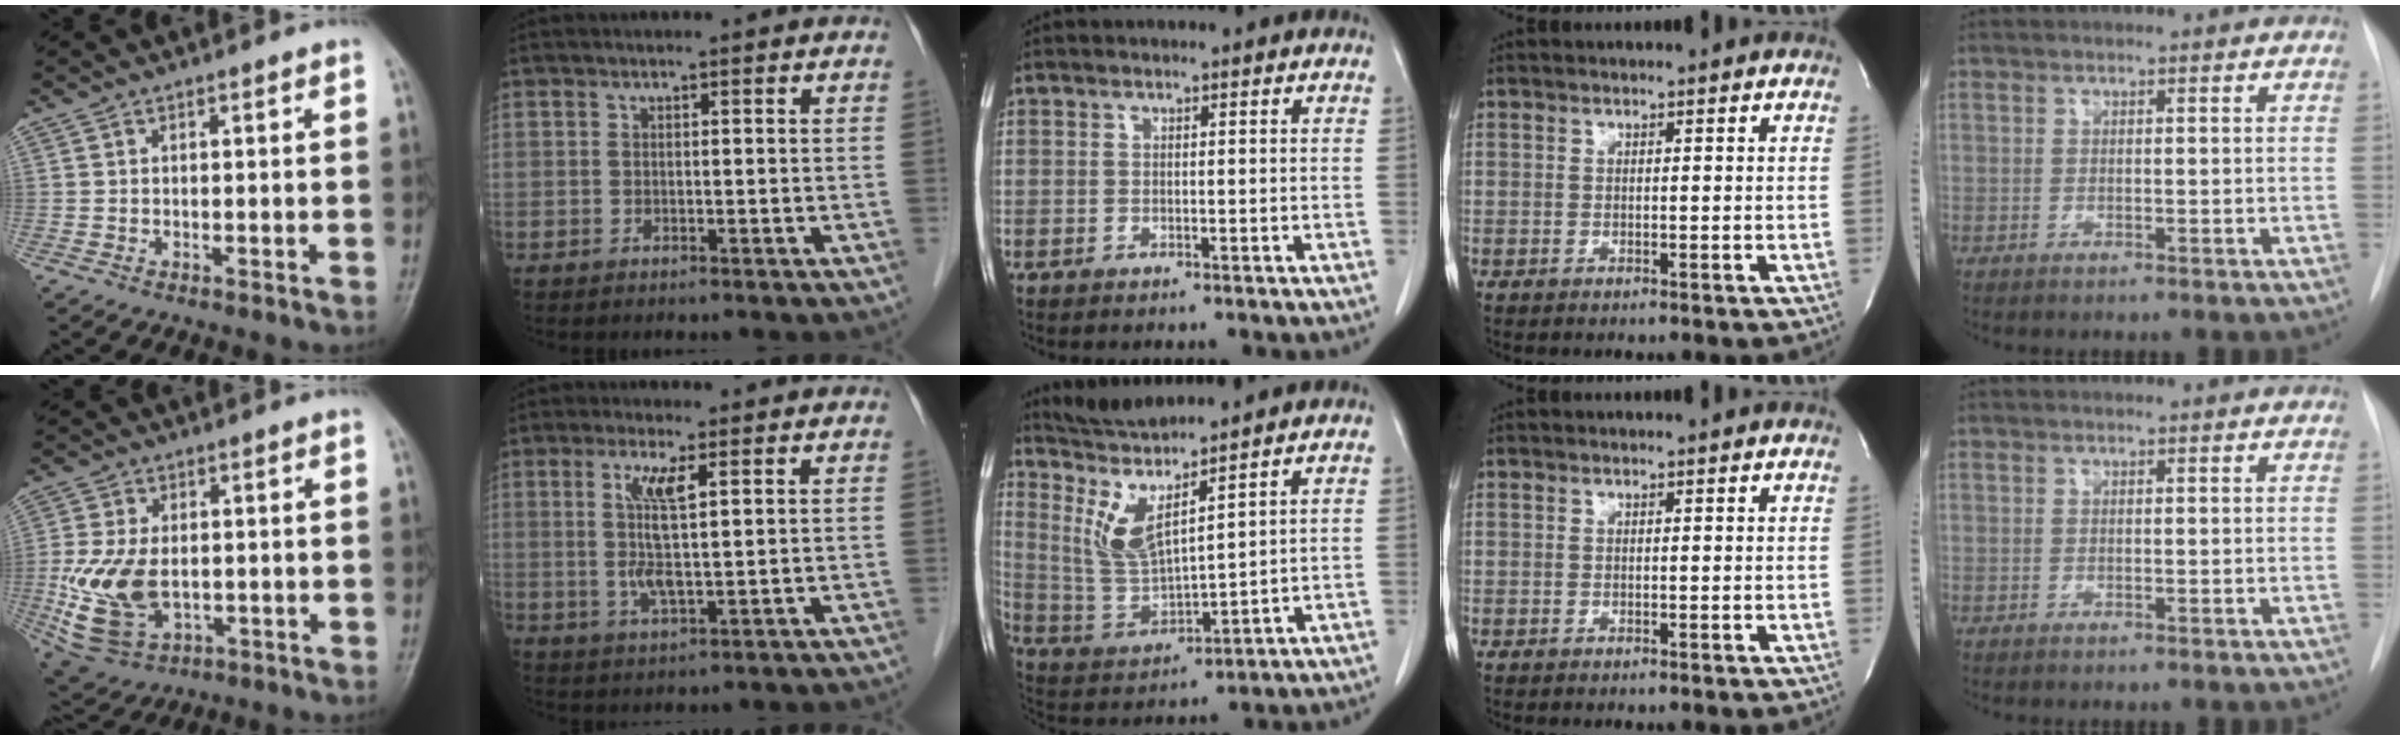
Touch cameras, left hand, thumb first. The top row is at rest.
{"thumb": {"total": 13.2, "force": [-1.6, 8.5, 10.0], "torque": [-0.199, -0.010, -0.015]}, "index": {"total": 6.4, "force": [1.5, 0.5, 6.2], "torque": [-0.131, -0.006, 0.030]}, "middle": {"total": 8.3, "force": [6.7, -0.6, 4.9], "torque": [-0.119, -0.022, 0.150]}}